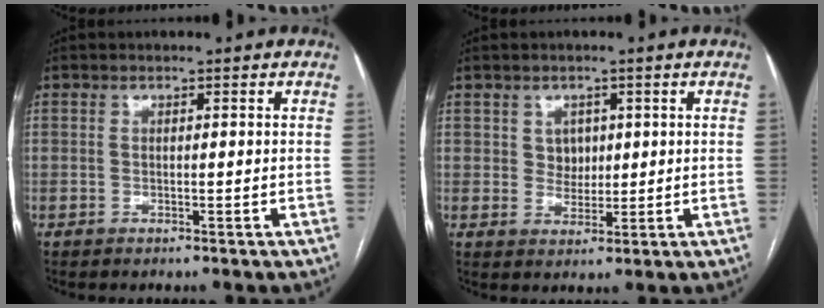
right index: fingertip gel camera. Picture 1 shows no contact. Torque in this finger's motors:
{"motor_torque": [0.22, 0.19, 0.00, 0.00]}